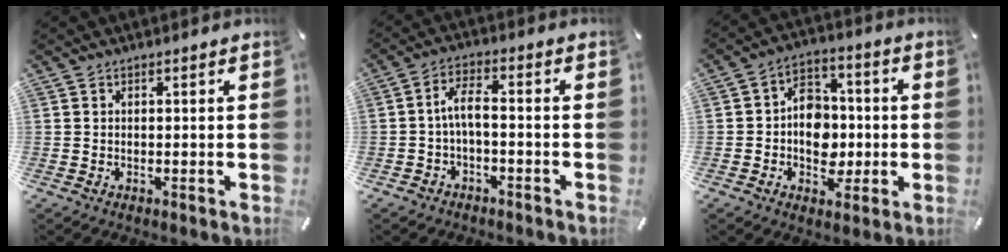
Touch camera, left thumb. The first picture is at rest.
{"total": 5.3, "force": [-1.3, 2.5, 4.5], "torque": [-0.088, 0.017, -0.027]}
{"total": 9.9, "force": [-1.7, 8.2, 5.3], "torque": [-0.081, 0.024, -0.024]}